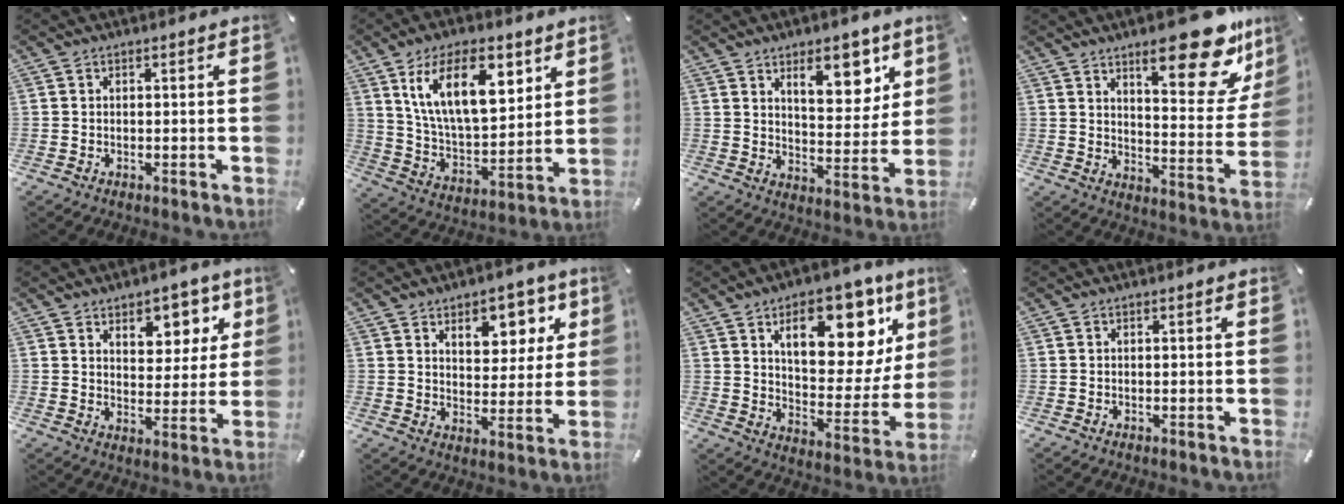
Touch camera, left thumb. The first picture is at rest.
{"total": 18.8, "force": [9.5, 9.3, 13.3], "torque": [-0.259, -0.025, 0.160]}
{"total": 11.6, "force": [6.8, 5.7, 7.6], "torque": [-0.087, -0.034, 0.109]}
{"total": 22.1, "force": [14.0, 8.2, 14.9], "torque": [-0.186, -0.103, 0.225]}
{"total": 8.1, "force": [4.9, 5.8, 2.8], "torque": [-0.011, -0.040, 0.080]}
{"total": 9.4, "force": [5.4, 6.3, 4.5], "torque": [-0.042, -0.031, 0.087]}
{"total": 20.0, "force": [10.5, 10.6, 13.3], "torque": [-0.168, -0.066, 0.167]}
{"total": 0.0}